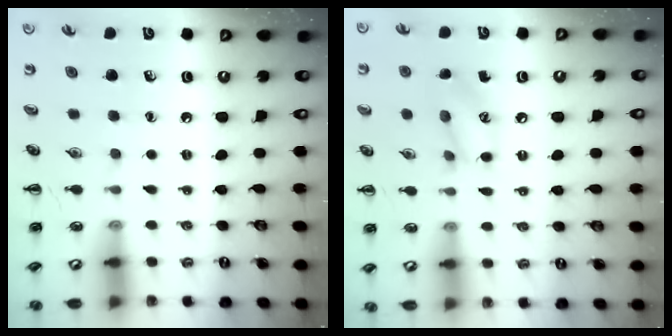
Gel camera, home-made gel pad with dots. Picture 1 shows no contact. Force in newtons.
{"total": 10.3, "press": 10.1, "slide": 1.7}